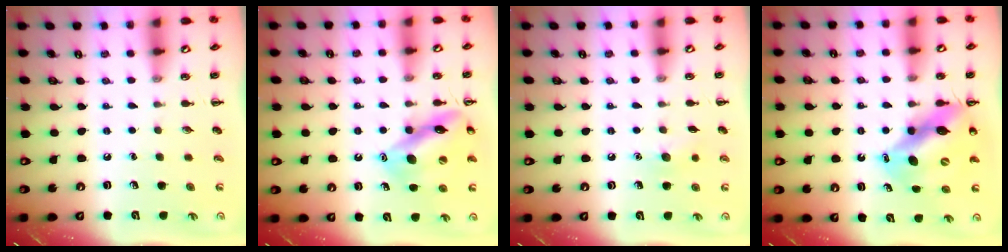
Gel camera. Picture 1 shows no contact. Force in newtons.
{"total": 14.2, "press": 14.1, "slide": 1.6}
{"total": 6.1, "press": 6.0, "slide": 1.3}
{"total": 12.9, "press": 12.3, "slide": 3.8}